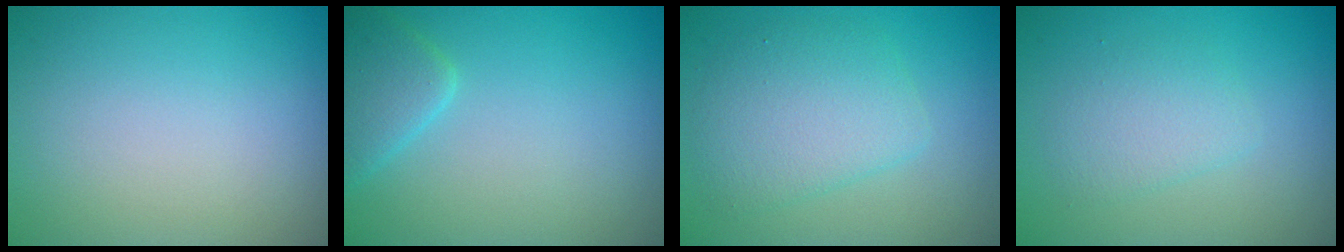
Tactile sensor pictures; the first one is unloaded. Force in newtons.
{"total": 2.7, "press": 2.7, "slide": 0.2}
{"total": 4.4, "press": 4.4, "slide": 0.1}
{"total": 2.3, "press": 2.3, "slide": 0.0}